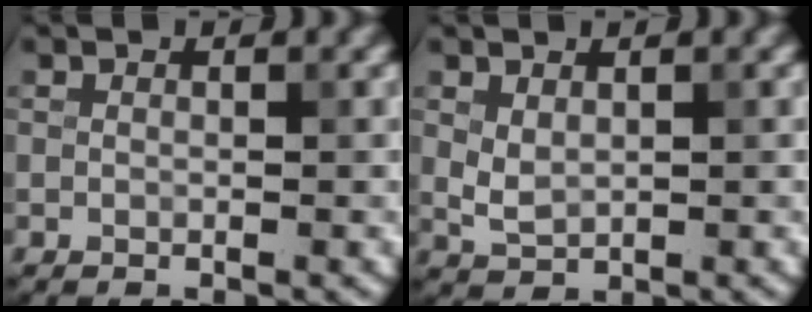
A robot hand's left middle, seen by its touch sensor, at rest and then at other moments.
{"total": 1.6, "force": [0.6, 1.0, 1.1], "torque": [-0.025, -0.003, 0.020]}